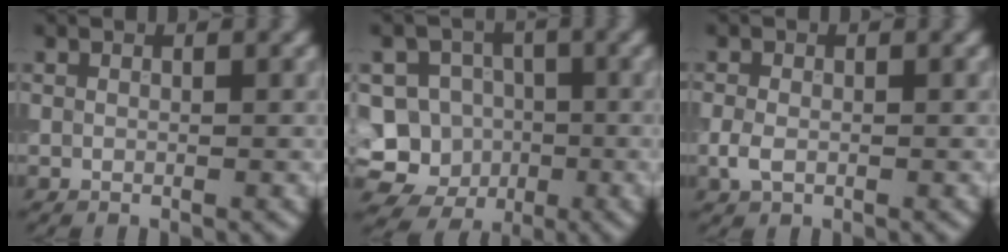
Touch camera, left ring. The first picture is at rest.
{"total": 10.6, "force": [-3.5, 9.8, 2.3], "torque": [-0.038, 0.003, -0.077]}
{"total": 1.7, "force": [-0.5, 1.2, 1.2], "torque": [-0.028, 0.000, -0.011]}